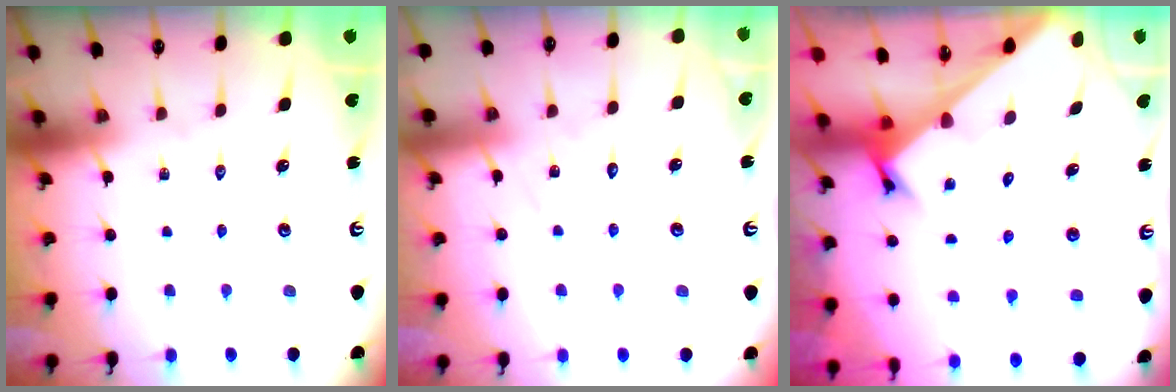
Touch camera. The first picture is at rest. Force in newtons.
{"total": 4.7, "press": 4.7, "slide": 0.4}
{"total": 2.5, "press": 2.5, "slide": 0.2}